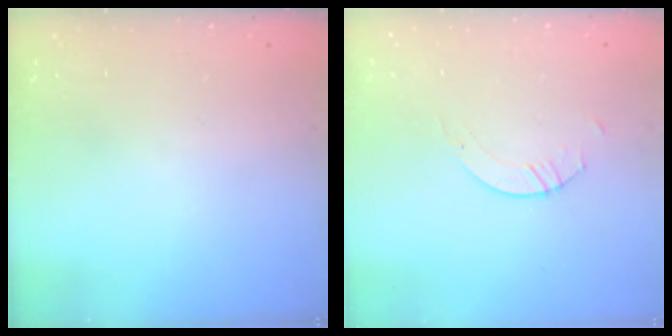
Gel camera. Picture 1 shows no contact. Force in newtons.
{"total": 2.6, "press": 2.6, "slide": 0.2}